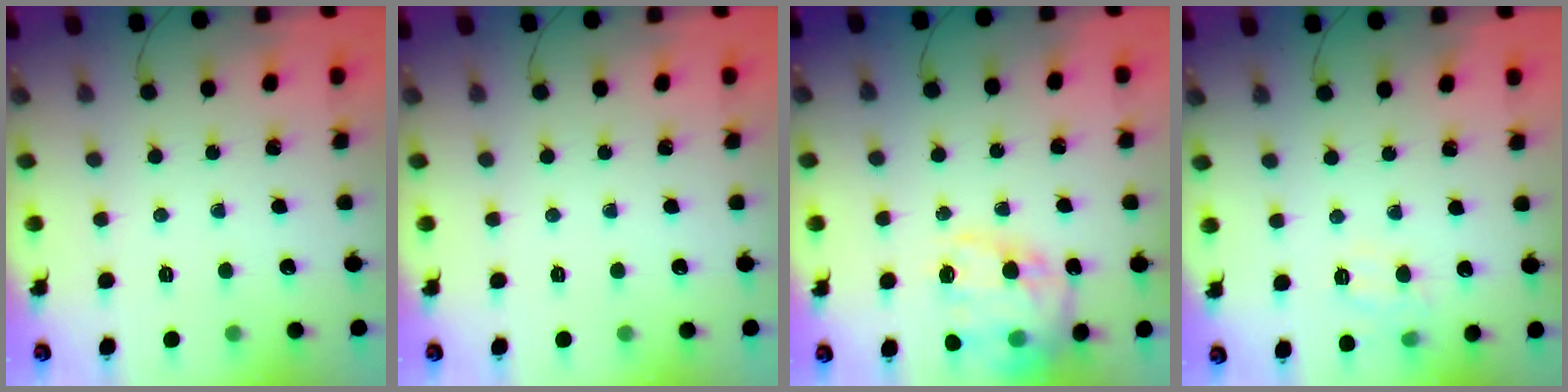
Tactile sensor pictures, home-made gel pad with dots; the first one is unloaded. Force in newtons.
{"total": 0.0}
{"total": 20.5, "press": 20.2, "slide": 3.4}
{"total": 8.7, "press": 8.5, "slide": 1.4}